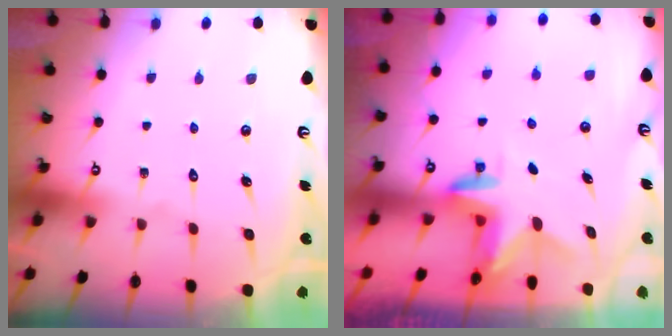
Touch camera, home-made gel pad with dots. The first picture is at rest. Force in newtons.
{"total": 3.1, "press": 3.1, "slide": 0.2}